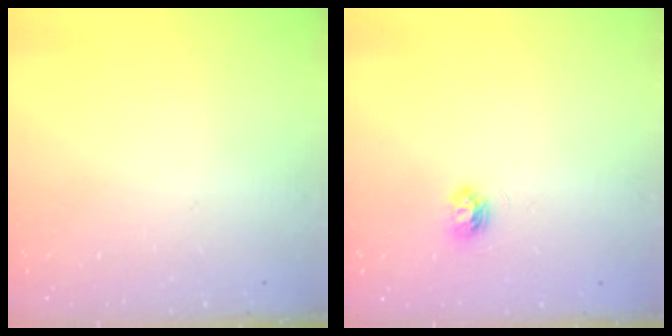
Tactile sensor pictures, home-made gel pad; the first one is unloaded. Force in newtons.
{"total": 4.5, "press": 4.4, "slide": 0.5}